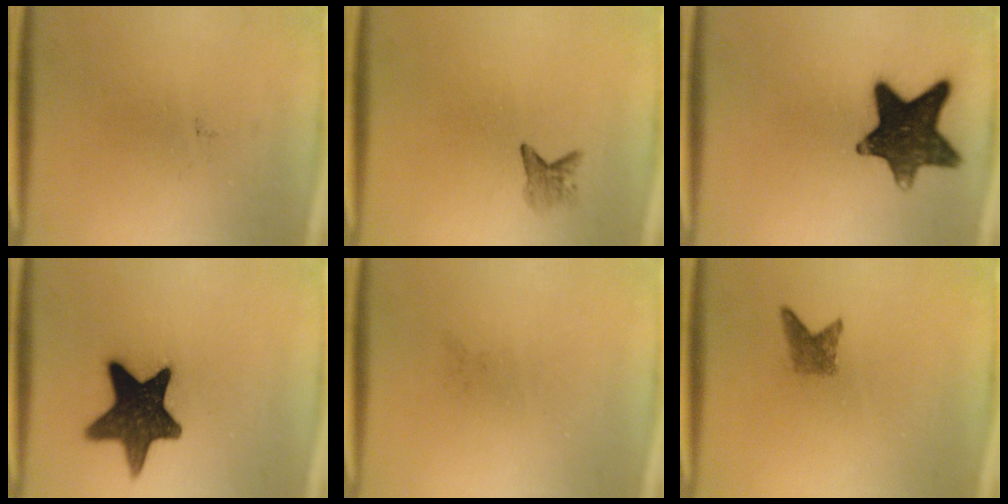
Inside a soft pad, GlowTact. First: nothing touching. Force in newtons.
{"total": 1.8}
{"total": 13.4}
{"total": 15.3}
{"total": 0.0}
{"total": 2.0}